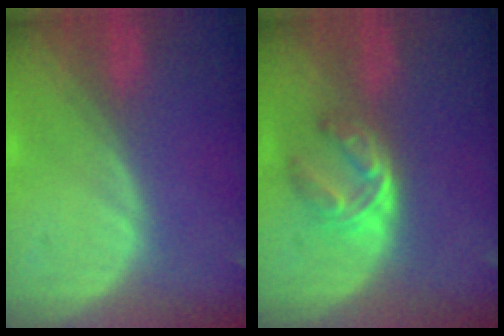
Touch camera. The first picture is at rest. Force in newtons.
{"total": 6.0, "press": 4.9, "slide": 3.5}